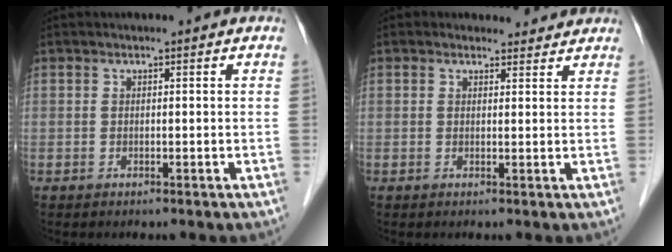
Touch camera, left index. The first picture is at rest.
{"total": 2.7, "force": [2.4, 1.3, -0.1], "torque": [0.004, 0.003, 0.021]}